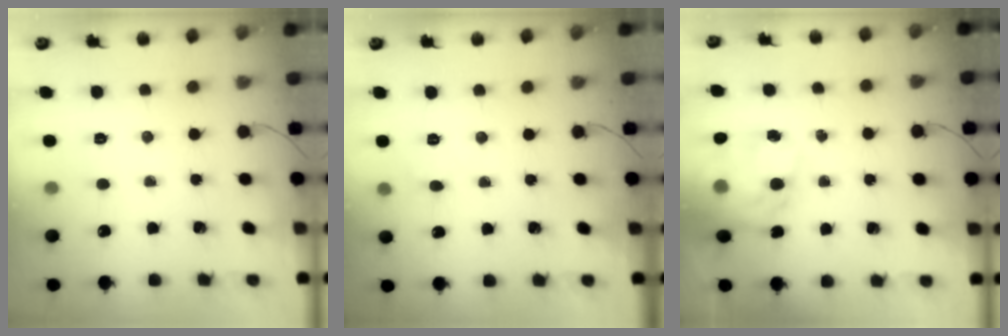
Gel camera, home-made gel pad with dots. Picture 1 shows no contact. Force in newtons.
{"total": 4.9, "press": 4.5, "slide": 1.7}
{"total": 14.1, "press": 13.7, "slide": 3.3}